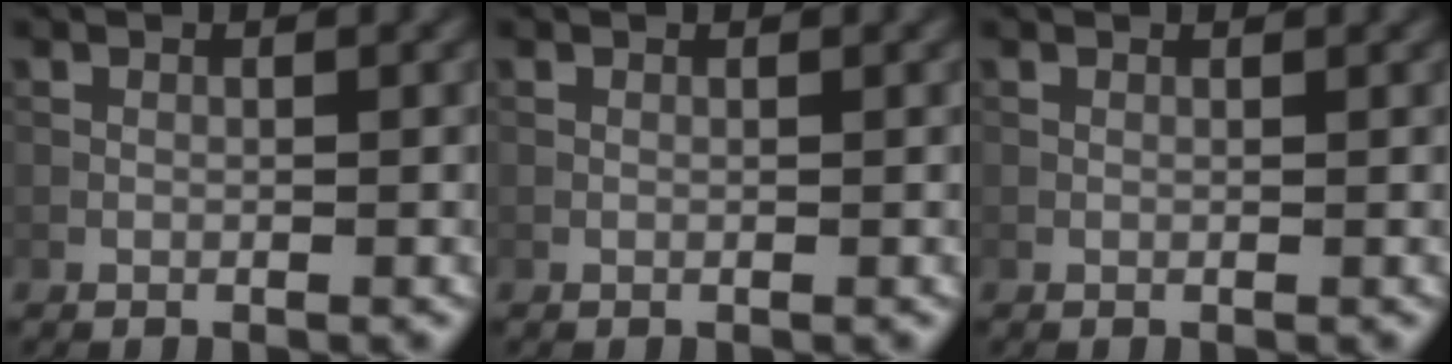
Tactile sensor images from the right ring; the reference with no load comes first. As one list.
[{"total": 0.0}, {"total": 0.8, "force": [0.7, 0.1, 0.2], "torque": [-0.007, -0.001, 0.004]}]